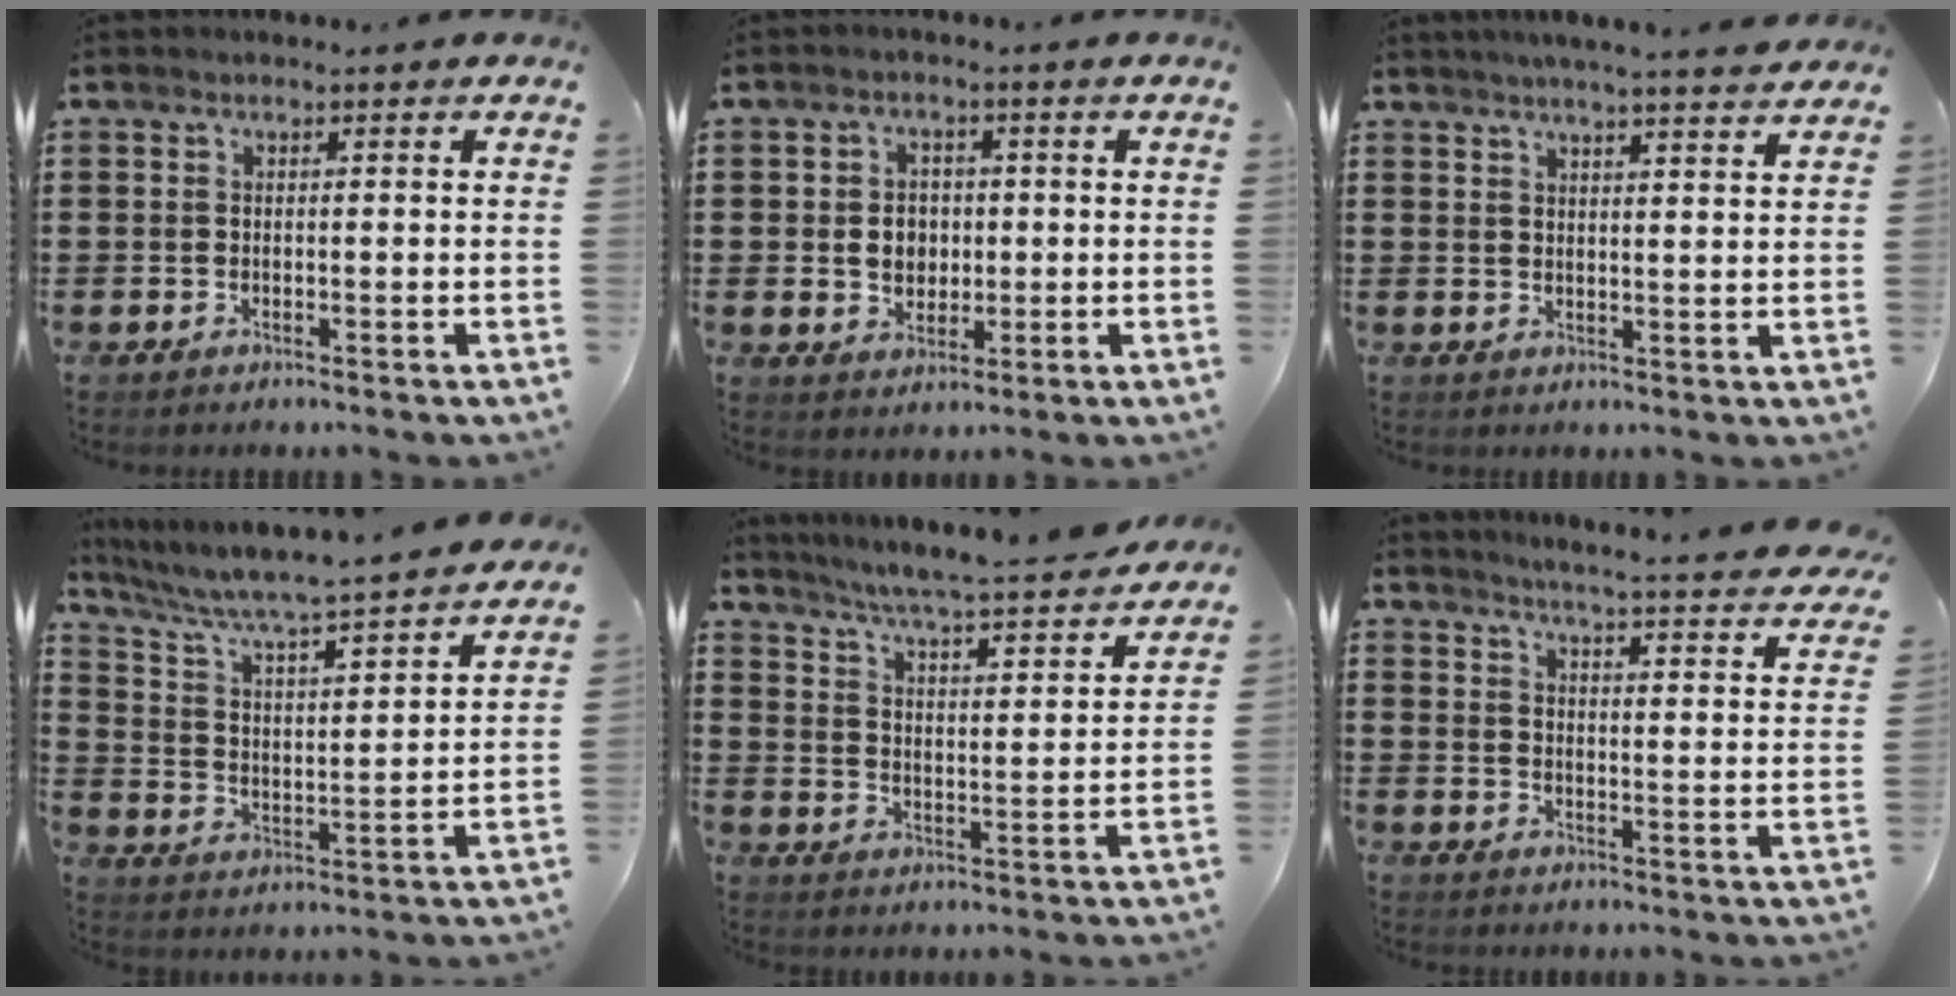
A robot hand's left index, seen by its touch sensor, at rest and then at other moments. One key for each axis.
{"total": 4.2, "fx": 0.1, "fy": 3.5, "fz": 2.4, "tx": -0.042, "ty": 0.003, "tz": -0.005}
{"total": 3.9, "fx": 3.6, "fy": -0.6, "fz": 1.2, "tx": -0.036, "ty": -0.013, "tz": 0.063}
{"total": 5.2, "fx": 4.7, "fy": -0.3, "fz": 2.2, "tx": -0.067, "ty": -0.045, "tz": 0.070}
{"total": 5.1, "fx": 4.9, "fy": -0.7, "fz": 1.5, "tx": -0.053, "ty": -0.044, "tz": 0.076}
{"total": 3.7, "fx": 3.3, "fy": -0.8, "fz": 1.3, "tx": -0.038, "ty": -0.040, "tz": 0.045}